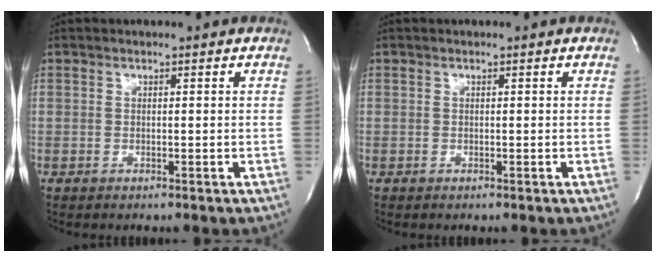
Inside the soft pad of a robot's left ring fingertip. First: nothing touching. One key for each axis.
{"total": 0.0}